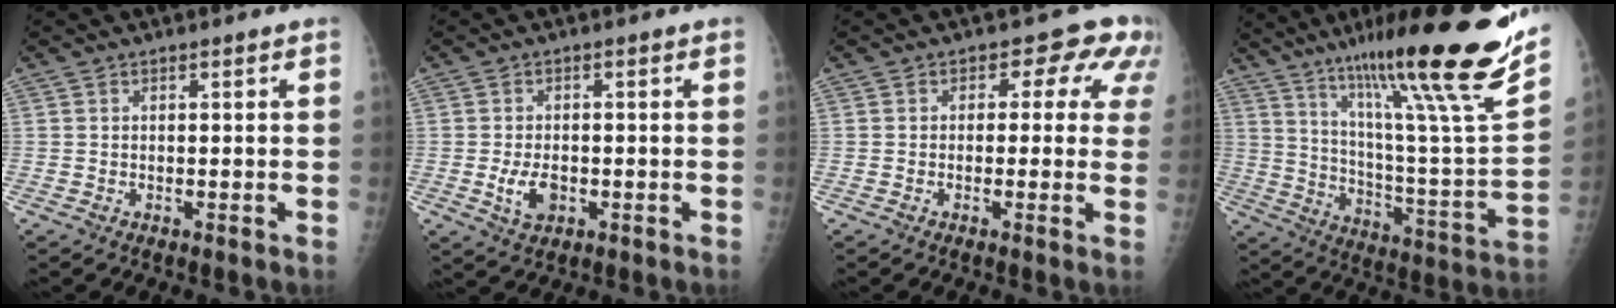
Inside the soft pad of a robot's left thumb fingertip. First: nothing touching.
{"total": 4.5, "force": [-1.1, 2.9, 3.3], "torque": [-0.059, -0.003, -0.014]}
{"total": 6.9, "force": [2.6, 4.9, 4.2], "torque": [0.004, 0.002, 0.011]}
{"total": 28.8, "force": [19.6, 1.8, 21.1], "torque": [-0.312, -0.089, 0.311]}